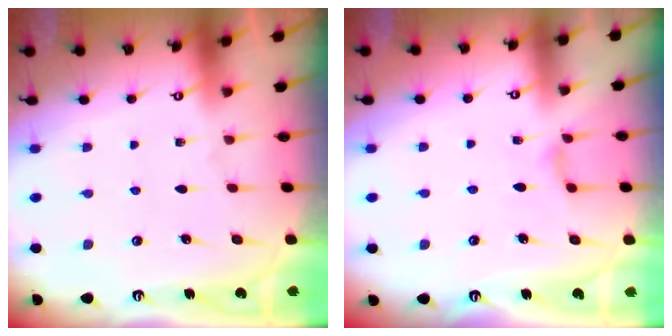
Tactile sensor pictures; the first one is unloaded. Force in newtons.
{"total": 2.5, "press": 2.4, "slide": 0.5}